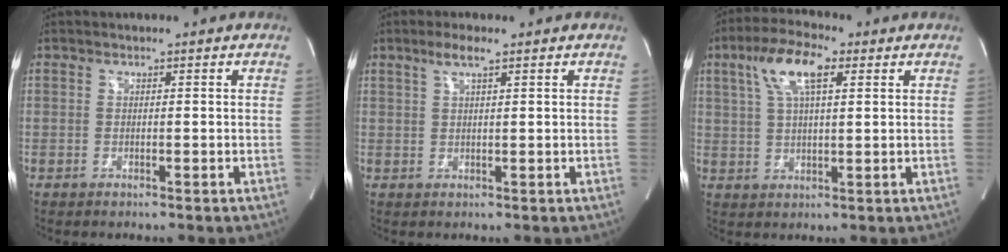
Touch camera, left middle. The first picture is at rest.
{"total": 2.9, "force": [1.8, 0.2, 2.2], "torque": [-0.051, 0.005, 0.037]}
{"total": 8.9, "force": [3.8, 2.6, 7.6], "torque": [-0.156, 0.022, 0.073]}